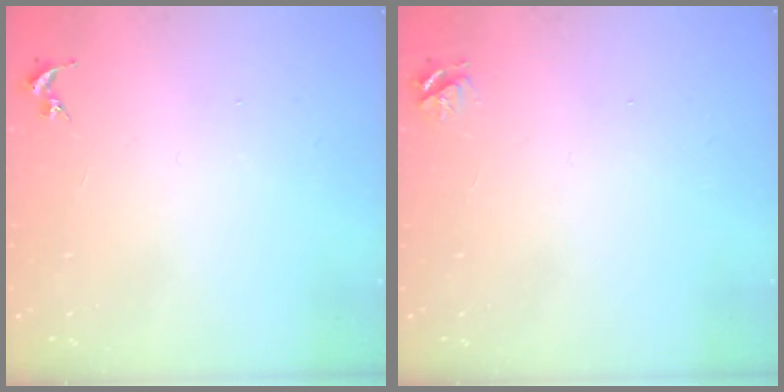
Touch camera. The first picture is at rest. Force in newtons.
{"total": 4.2, "press": 4.1, "slide": 0.5}